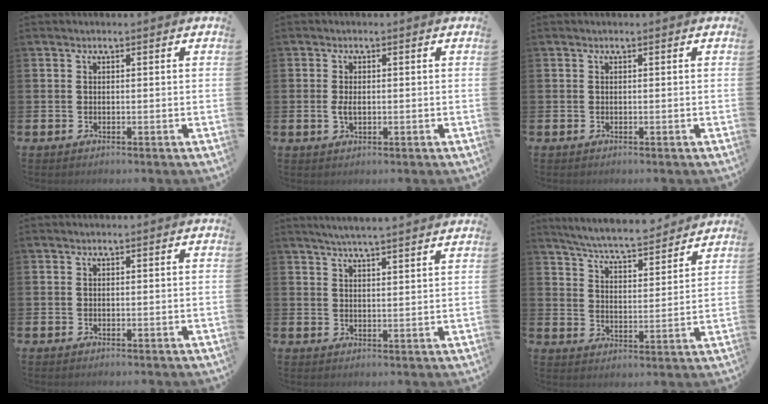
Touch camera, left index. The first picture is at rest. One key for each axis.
{"total": 1.9, "fx": -0.1, "fy": 1.1, "fz": 1.6, "tx": -0.029, "ty": 0.005, "tz": -0.005}
{"total": 0.0}
{"total": 0.0}
{"total": 4.5, "fx": 4.4, "fy": -0.6, "fz": 0.8, "tx": -0.025, "ty": -0.019, "tz": 0.079}
{"total": 6.8, "fx": 6.5, "fy": 0.5, "fz": 1.8, "tx": -0.060, "ty": -0.045, "tz": 0.114}